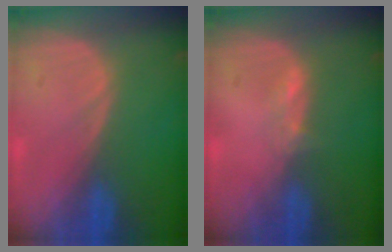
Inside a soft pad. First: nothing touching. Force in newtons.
{"total": 1.3, "press": 1.2, "slide": 0.5}